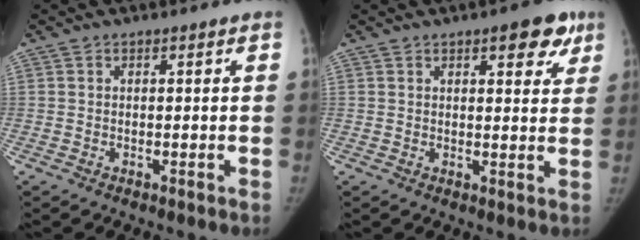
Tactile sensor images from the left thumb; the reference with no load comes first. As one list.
[{"total": 6.9, "force": [3.9, 2.9, 4.9], "torque": [-0.030, -0.012, 0.044]}]